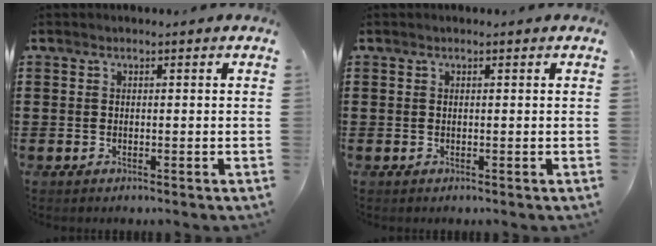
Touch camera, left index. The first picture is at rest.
{"total": 0.0}